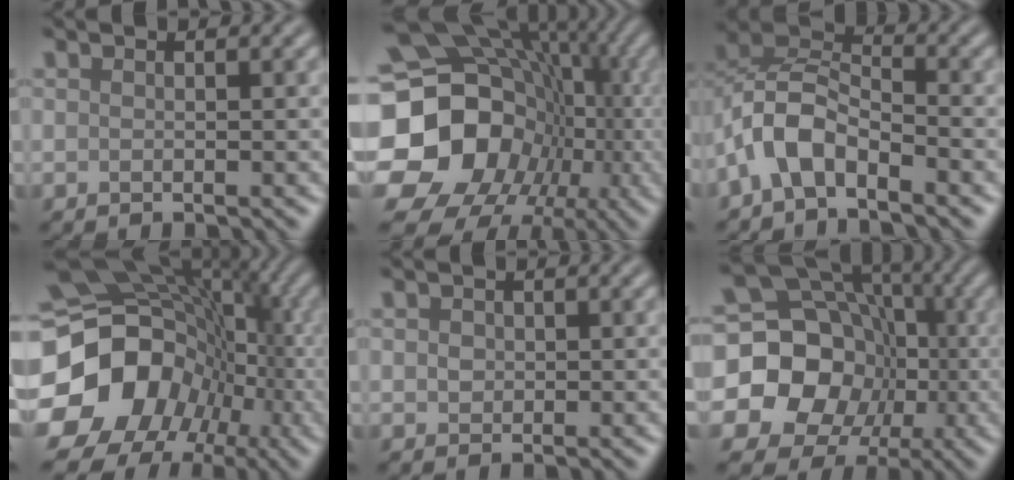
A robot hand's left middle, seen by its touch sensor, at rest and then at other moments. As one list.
[{"total": 21.0, "force": [-3.0, 18.3, 9.9], "torque": [-0.157, -0.002, -0.077]}, {"total": 4.7, "force": [-2.8, 2.3, 2.9], "torque": [-0.056, 0.015, -0.064]}, {"total": 17.6, "force": [-3.3, 14.9, 8.8], "torque": [-0.181, -0.015, -0.050]}, {"total": 1.3, "force": [0.3, 1.2, 0.5], "torque": [-0.002, 0.005, -0.002]}, {"total": 20.1, "force": [-2.4, 18.5, 7.4], "torque": [-0.157, 0.005, -0.081]}]